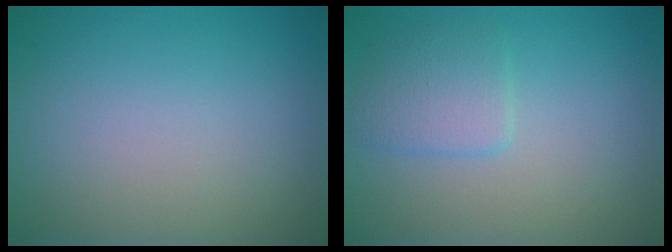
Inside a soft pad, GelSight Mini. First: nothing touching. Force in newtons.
{"total": 2.4, "press": 2.4, "slide": 0.2}